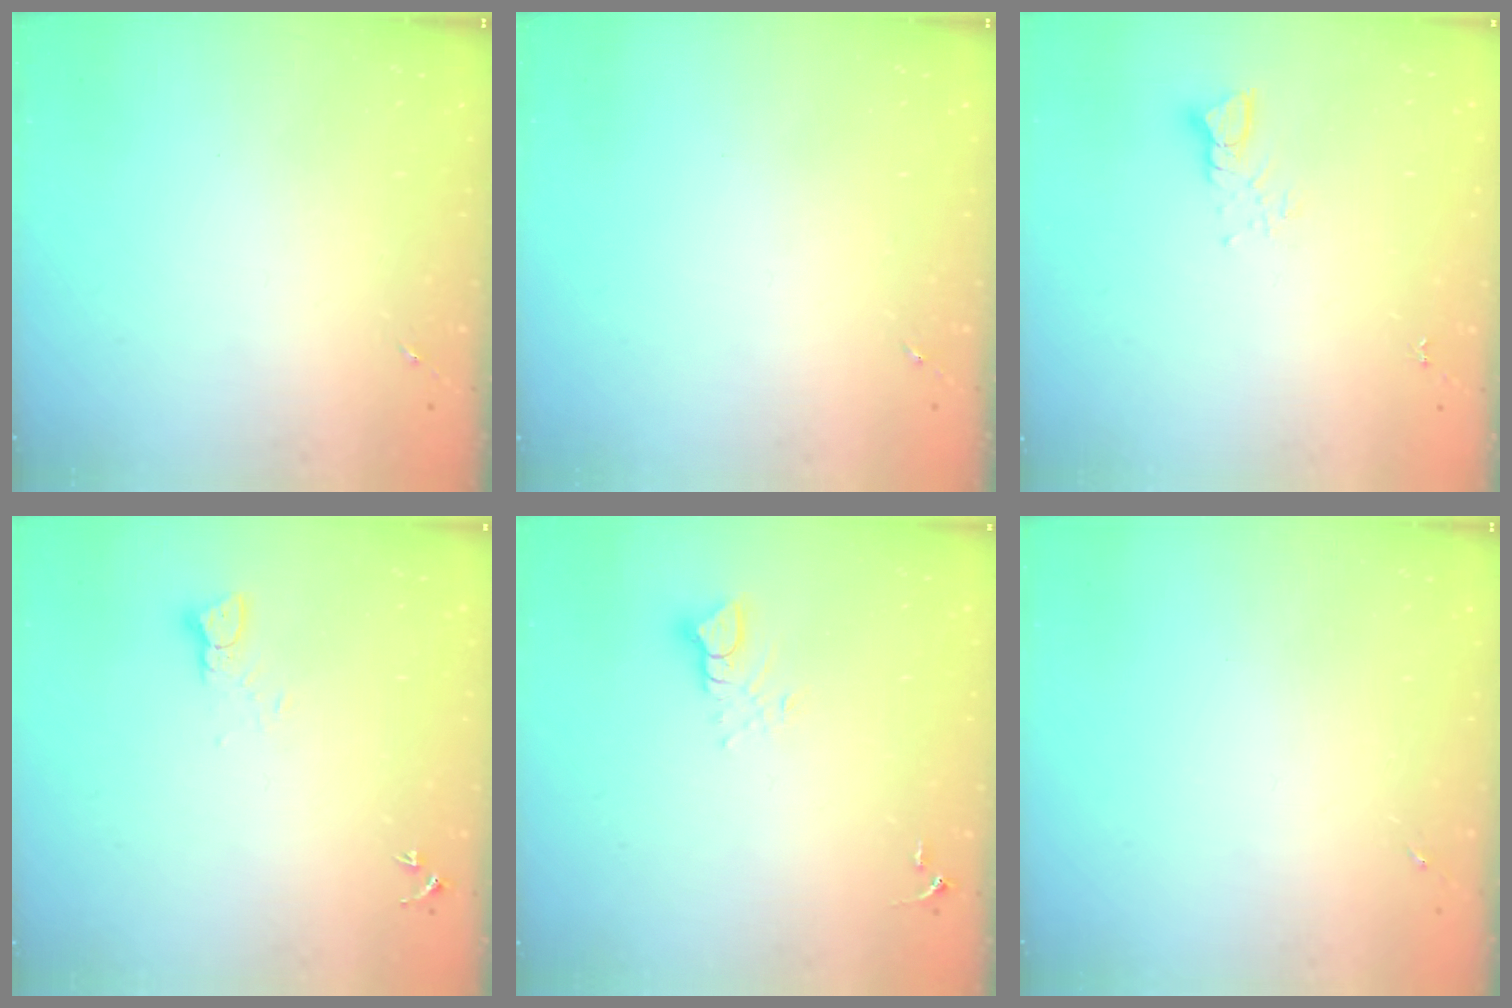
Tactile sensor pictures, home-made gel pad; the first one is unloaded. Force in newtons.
{"total": 0.0}
{"total": 3.8, "press": 3.8, "slide": 0.3}
{"total": 2.6, "press": 2.6, "slide": 0.1}
{"total": 5.3, "press": 5.3, "slide": 0.3}
{"total": 0.0}